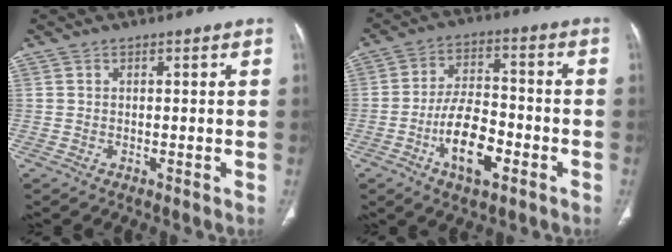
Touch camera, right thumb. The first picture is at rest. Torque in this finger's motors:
{"motor_torque": [2.89, 1.78, 1.25, -0.90, 0.11]}